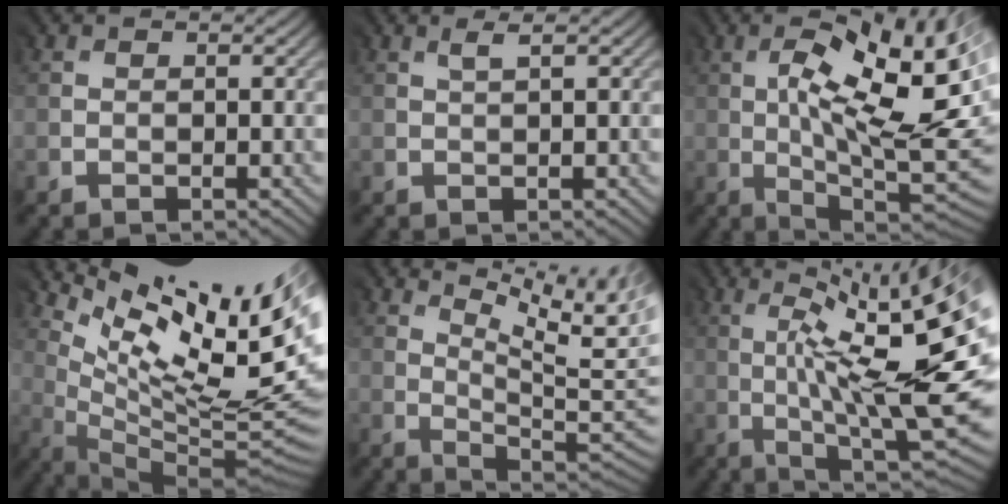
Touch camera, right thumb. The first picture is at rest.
{"total": 0.8, "force": [0.4, -0.1, 0.7], "torque": [-0.010, 0.001, 0.014]}
{"total": 16.6, "force": [1.7, 5.8, 15.4], "torque": [-0.221, 0.013, 0.027]}
{"total": 16.8, "force": [7.9, 5.1, 13.9], "torque": [-0.196, 0.010, 0.142]}
{"total": 11.0, "force": [5.1, 3.1, 9.3], "torque": [-0.141, 0.010, 0.085]}
{"total": 15.4, "force": [0.1, 2.3, 15.3], "torque": [-0.232, 0.007, 0.036]}